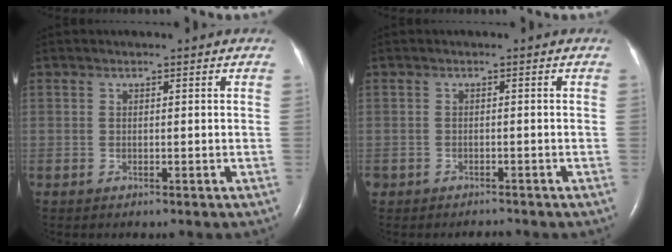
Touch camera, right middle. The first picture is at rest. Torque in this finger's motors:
{"motor_torque": [0.04, -0.03, -0.05, 0.00]}